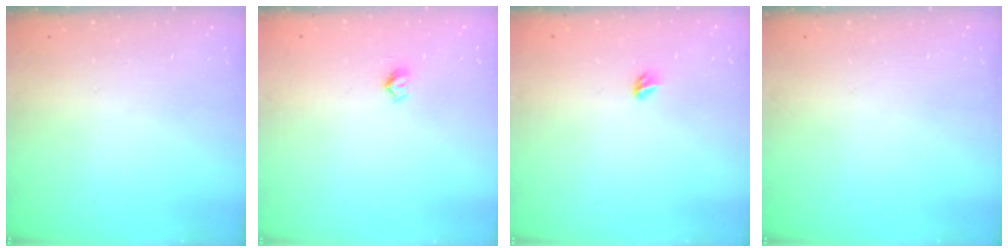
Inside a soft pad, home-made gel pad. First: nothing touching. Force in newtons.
{"total": 5.1, "press": 5.1, "slide": 0.4}
{"total": 3.5, "press": 3.4, "slide": 0.7}
{"total": 0.0}